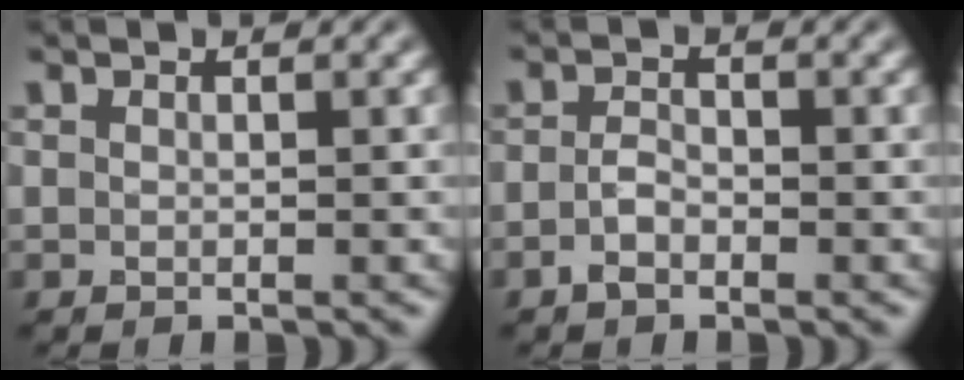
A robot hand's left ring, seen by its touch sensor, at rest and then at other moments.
{"total": 1.7, "force": [-0.9, 0.8, 1.1], "torque": [-0.023, 0.002, -0.021]}